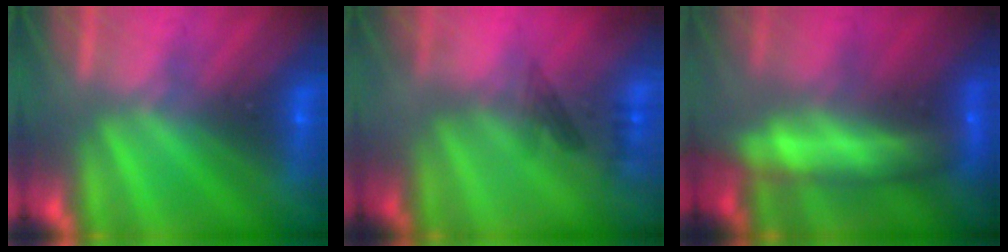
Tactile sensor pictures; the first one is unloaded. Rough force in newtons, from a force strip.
{"total": 2.3}
{"total": 8.8}